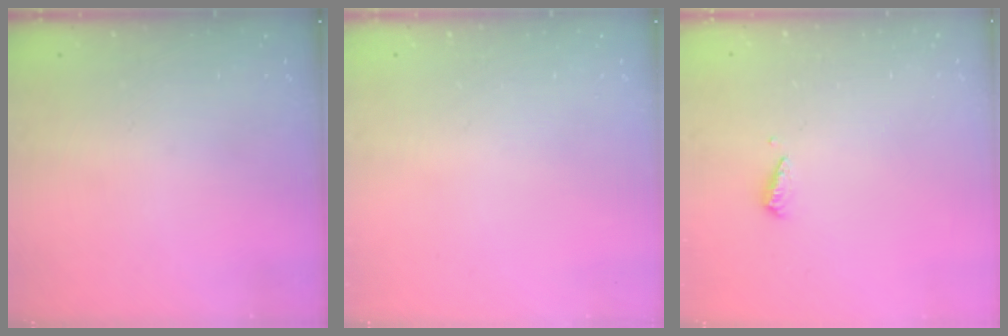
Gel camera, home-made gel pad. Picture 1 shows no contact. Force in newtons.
{"total": 0.0}
{"total": 3.1, "press": 3.1, "slide": 0.3}